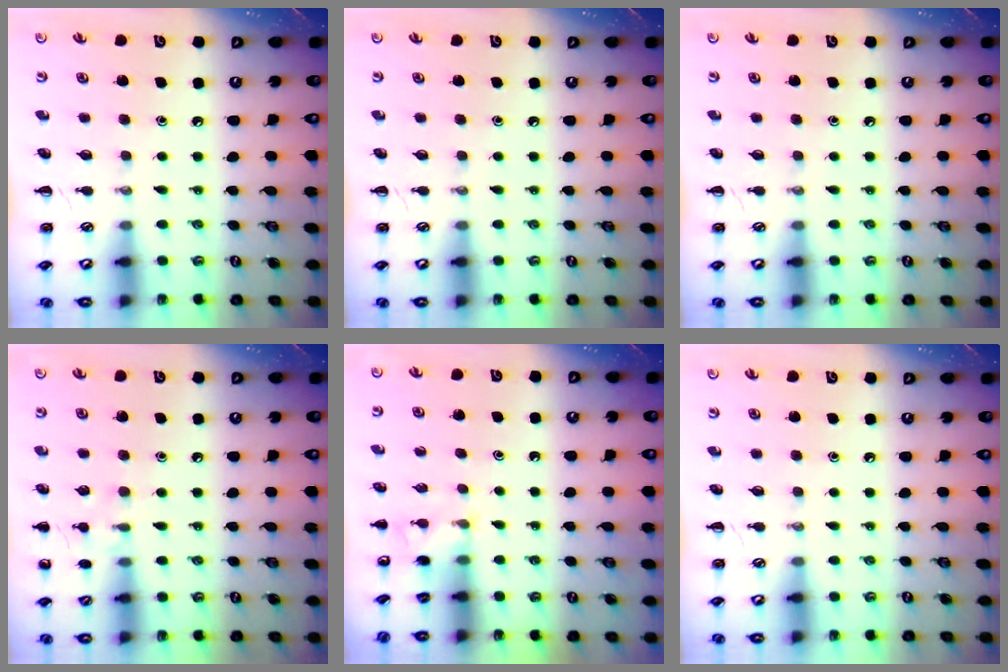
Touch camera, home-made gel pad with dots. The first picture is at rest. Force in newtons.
{"total": 0.0}
{"total": 0.0}
{"total": 6.8, "press": 6.5, "slide": 2.1}
{"total": 3.6, "press": 3.5, "slide": 1.1}
{"total": 0.0}